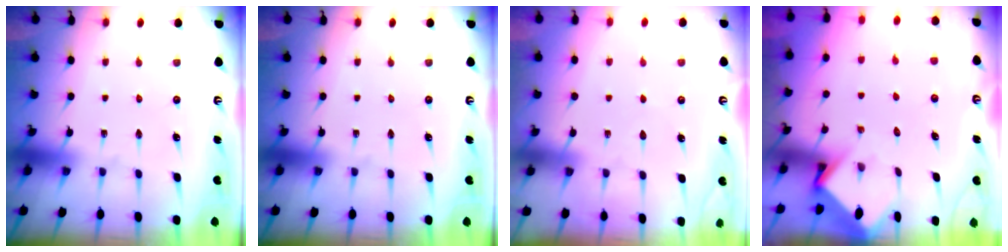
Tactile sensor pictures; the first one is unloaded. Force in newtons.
{"total": 0.0}
{"total": 3.3, "press": 3.2, "slide": 0.3}
{"total": 3.6, "press": 3.6, "slide": 0.2}